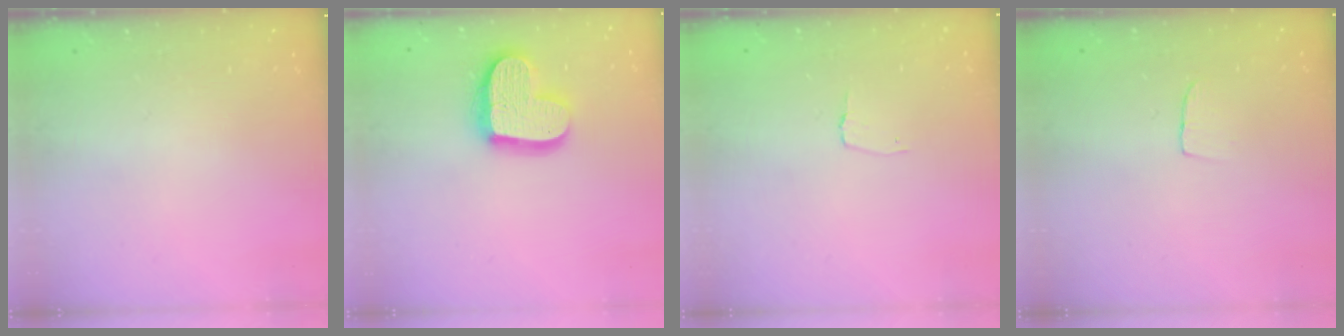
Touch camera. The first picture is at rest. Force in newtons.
{"total": 16.2, "press": 16.1, "slide": 1.3}
{"total": 2.7, "press": 2.7, "slide": 0.3}
{"total": 3.3, "press": 3.3, "slide": 0.2}